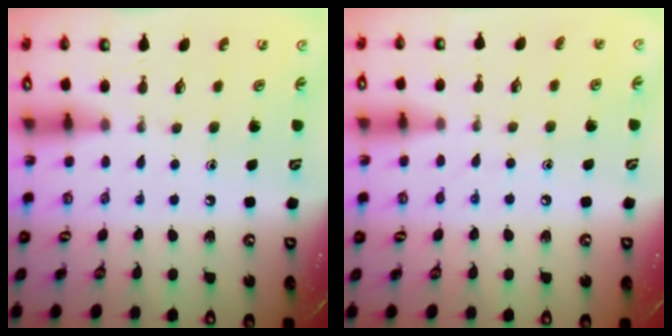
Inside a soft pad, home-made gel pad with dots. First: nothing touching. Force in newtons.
{"total": 5.2, "press": 5.2, "slide": 0.4}